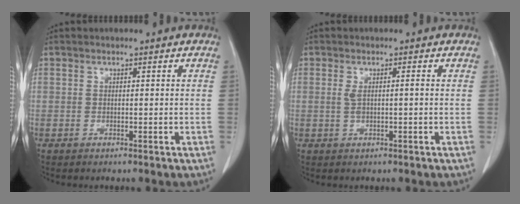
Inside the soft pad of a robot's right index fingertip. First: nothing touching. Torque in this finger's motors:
{"motor_torque": [0.07, 0.02, 0.02, 0.03]}